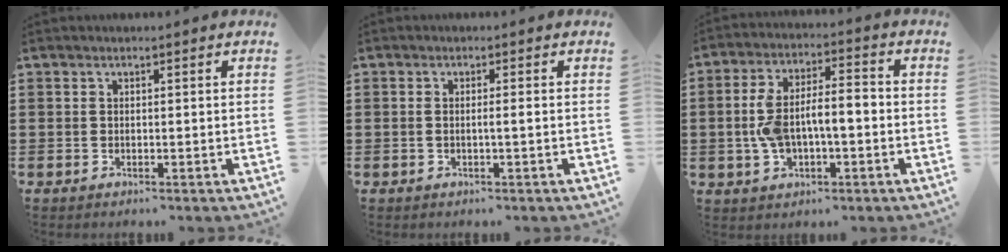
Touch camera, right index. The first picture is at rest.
{"total": 1.2, "force": [-0.2, -0.1, 1.2], "torque": [-0.023, -0.003, -0.004]}
{"total": 8.2, "force": [-1.3, 3.9, 7.1], "torque": [-0.156, 0.005, -0.030]}